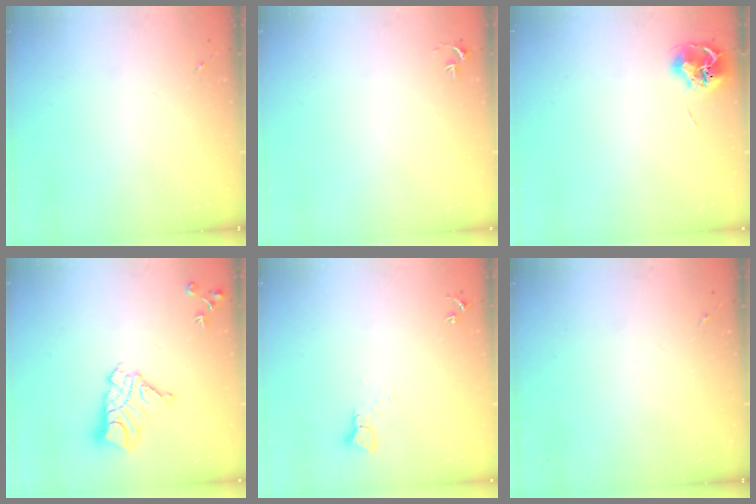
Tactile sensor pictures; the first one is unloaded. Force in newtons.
{"total": 2.7, "press": 2.7, "slide": 0.3}
{"total": 7.6, "press": 7.5, "slide": 0.6}
{"total": 13.7, "press": 13.6, "slide": 1.2}
{"total": 2.2, "press": 2.2, "slide": 0.2}
{"total": 0.0}